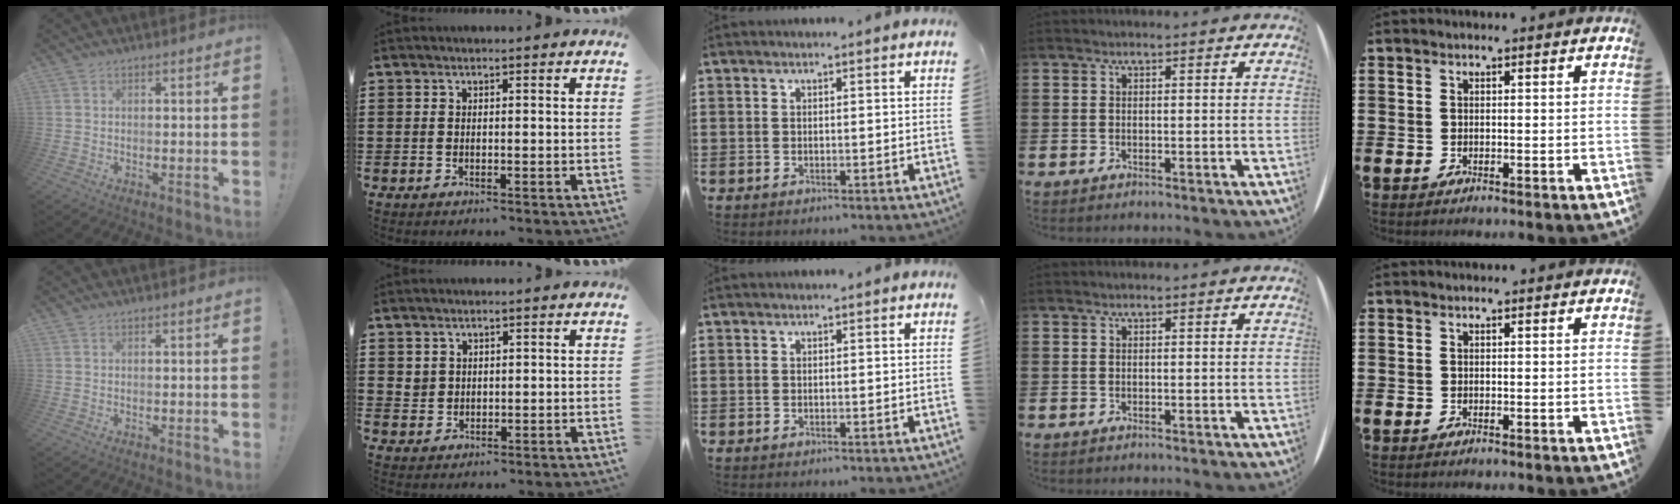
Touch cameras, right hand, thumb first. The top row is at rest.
{"index": {"total": 1.9, "force": [1.2, 1.4, 0.3], "torque": [-0.011, 0.005, 0.024]}}